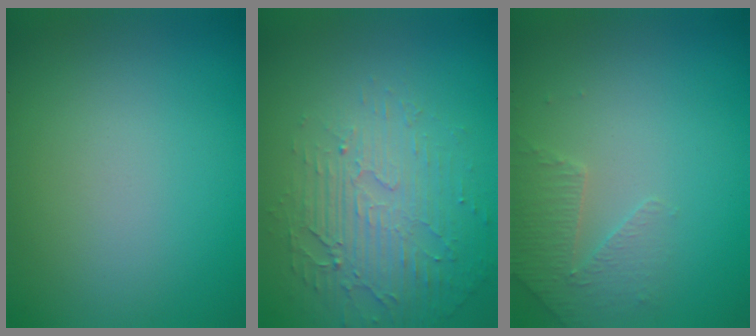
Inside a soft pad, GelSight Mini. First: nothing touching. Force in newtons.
{"total": 5.2, "press": 3.3, "slide": 4.1}
{"total": 2.3, "press": 2.2, "slide": 0.6}